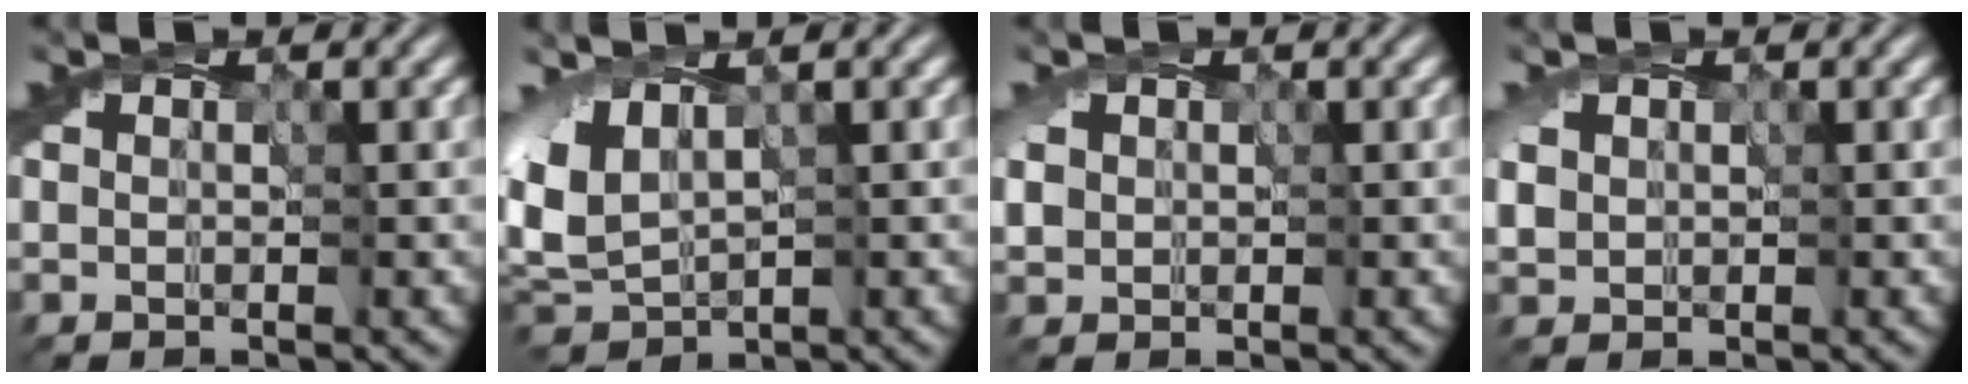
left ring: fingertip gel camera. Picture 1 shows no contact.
{"total": 4.7, "force": [1.2, 2.5, 3.7], "torque": [-0.094, 0.010, 0.022]}
{"total": 1.7, "force": [0.6, 1.5, 0.5], "torque": [0.000, 0.009, 0.006]}
{"total": 2.2, "force": [0.8, 1.9, 0.8], "torque": [-0.015, 0.010, 0.008]}